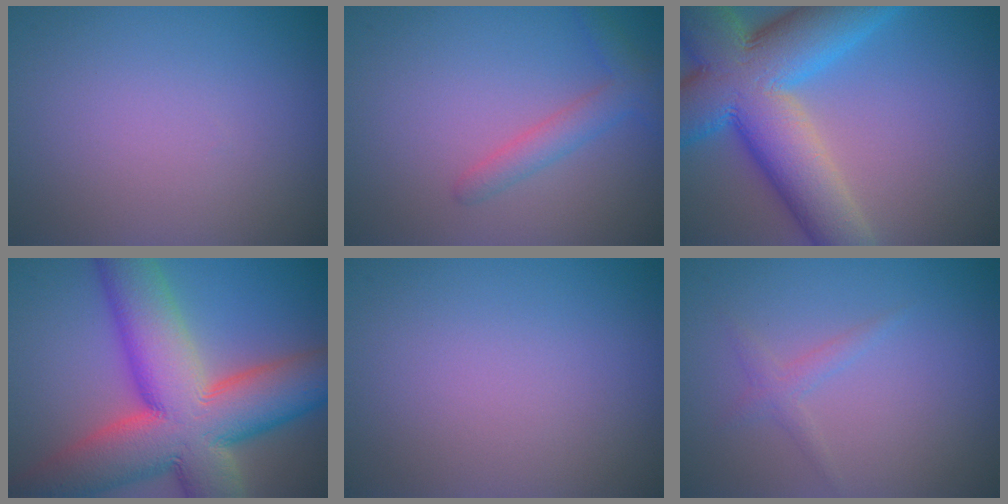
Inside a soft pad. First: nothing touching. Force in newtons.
{"total": 2.3, "press": 2.3, "slide": 0.1}
{"total": 14.1, "press": 14.1, "slide": 0.4}
{"total": 16.3, "press": 16.2, "slide": 1.2}
{"total": 0.0}
{"total": 1.3, "press": 1.3, "slide": 0.1}